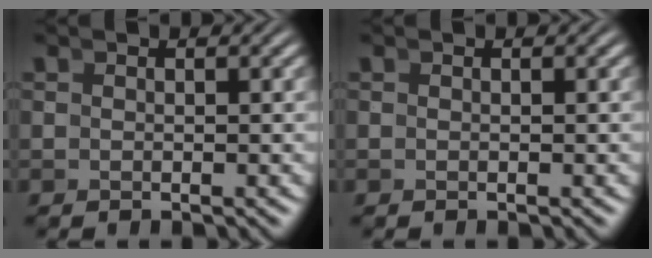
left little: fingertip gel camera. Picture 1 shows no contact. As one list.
[{"total": 0.0}]